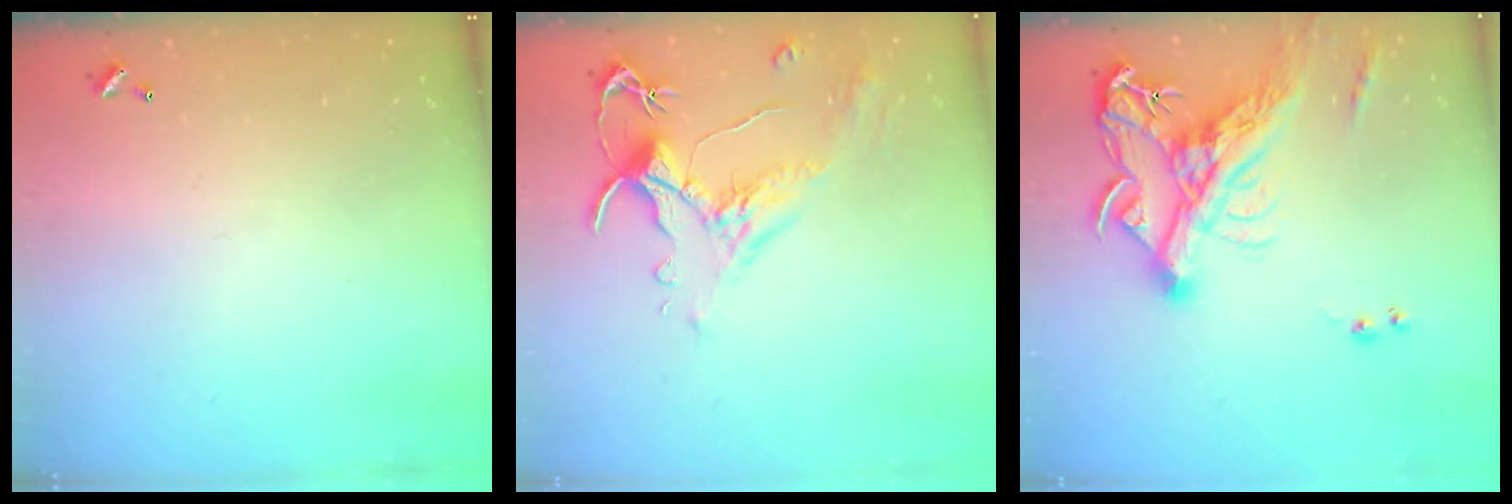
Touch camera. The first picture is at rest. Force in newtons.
{"total": 1.6, "press": 1.2, "slide": 1.1}
{"total": 15.7, "press": 15.4, "slide": 3.3}